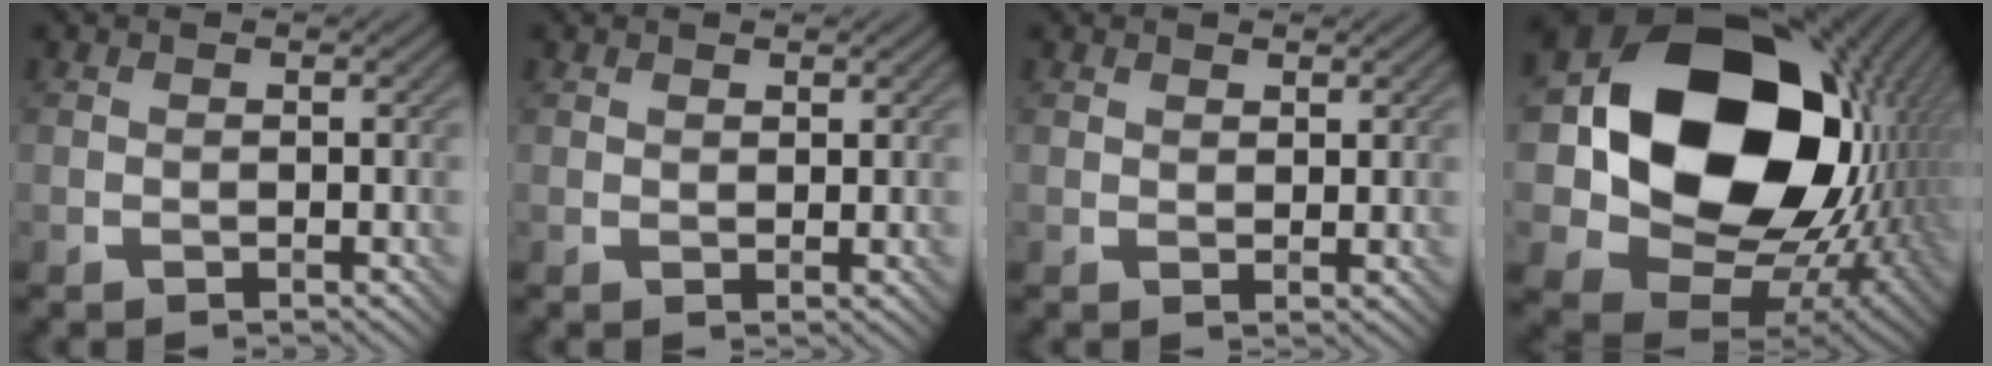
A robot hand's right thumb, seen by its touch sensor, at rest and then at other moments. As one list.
[{"total": 0.9, "force": [0.7, 0.5, 0.4], "torque": [-0.006, -0.002, 0.015]}, {"total": 1.3, "force": [0.9, 0.7, 0.5], "torque": [-0.008, -0.003, 0.019]}, {"total": 21.5, "force": [3.2, 16.8, 12.9], "torque": [-0.288, -0.035, 0.092]}]